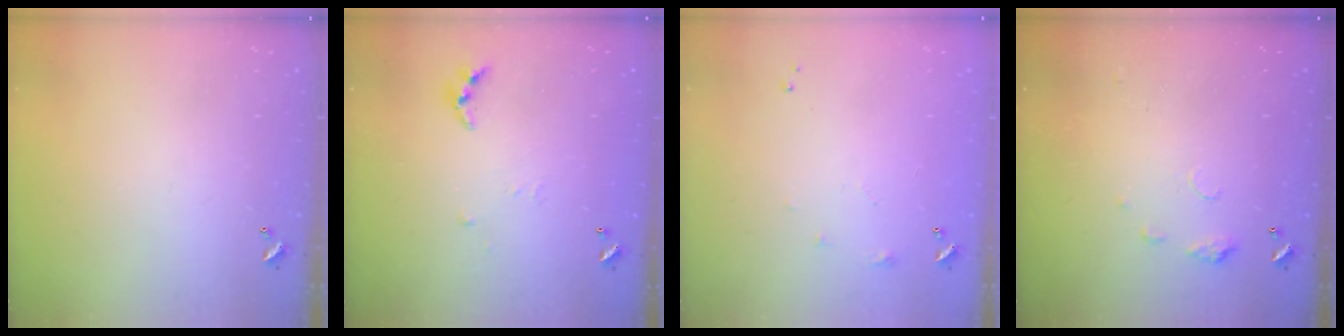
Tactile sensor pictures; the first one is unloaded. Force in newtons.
{"total": 3.3, "press": 3.3, "slide": 0.4}
{"total": 5.9, "press": 5.9, "slide": 0.8}
{"total": 5.6, "press": 5.6, "slide": 0.7}